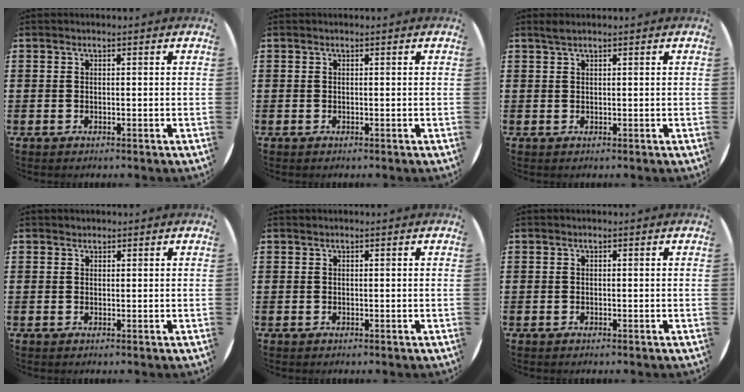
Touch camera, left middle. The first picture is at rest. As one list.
[{"total": 0.0}, {"total": 0.8, "force": [0.7, -0.1, 0.4], "torque": [-0.008, 0.001, 0.013]}, {"total": 0.7, "force": [0.7, 0.2, -0.1], "torque": [0.003, 0.004, 0.013]}, {"total": 0.0}, {"total": 0.0}]